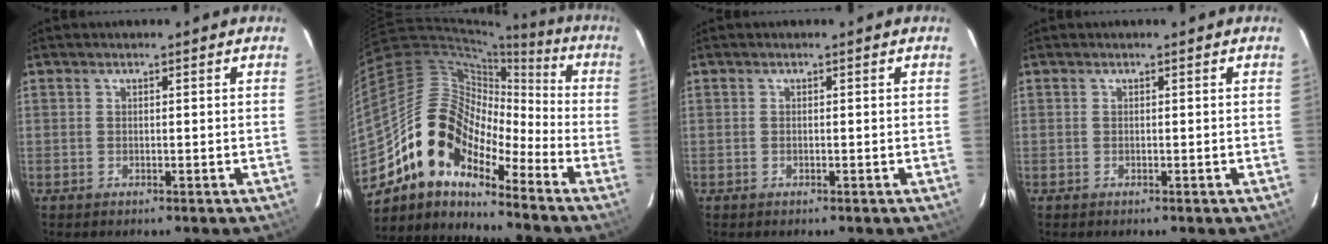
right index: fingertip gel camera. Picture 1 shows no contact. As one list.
[{"total": 14.9, "force": [-10.3, 7.2, 8.0], "torque": [-0.139, 0.013, -0.208]}, {"total": 0.0}, {"total": 0.0}]